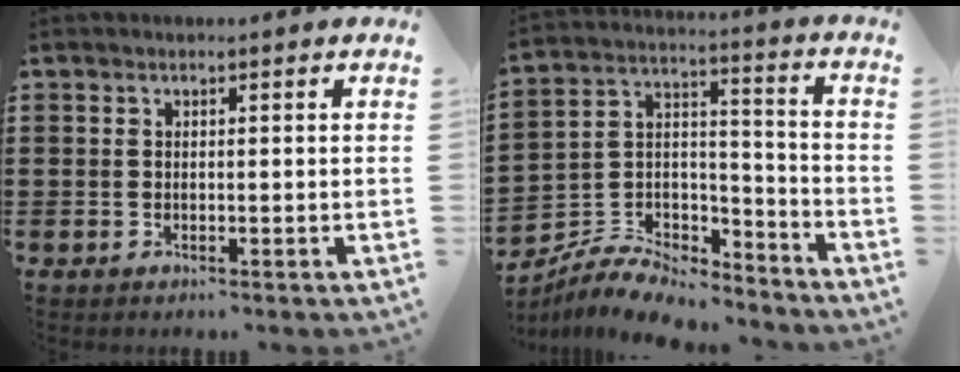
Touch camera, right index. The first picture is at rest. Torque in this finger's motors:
{"motor_torque": [0.41, -0.69, 0.18, -0.01]}